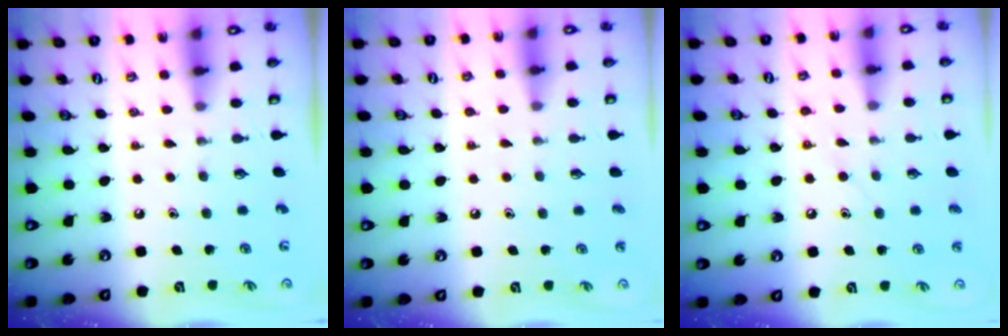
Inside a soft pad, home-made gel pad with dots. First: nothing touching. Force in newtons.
{"total": 1.7, "press": 1.7, "slide": 0.1}
{"total": 6.9, "press": 6.9, "slide": 0.5}